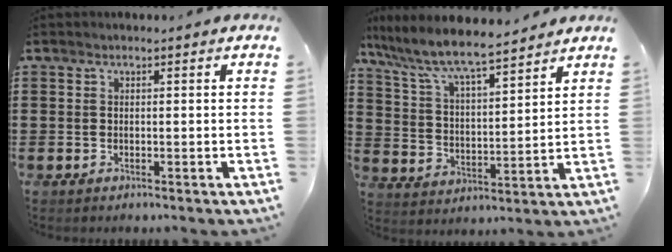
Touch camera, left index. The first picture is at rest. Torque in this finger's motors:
{"motor_torque": [0.91, -1.23, 1.05, 0.21]}